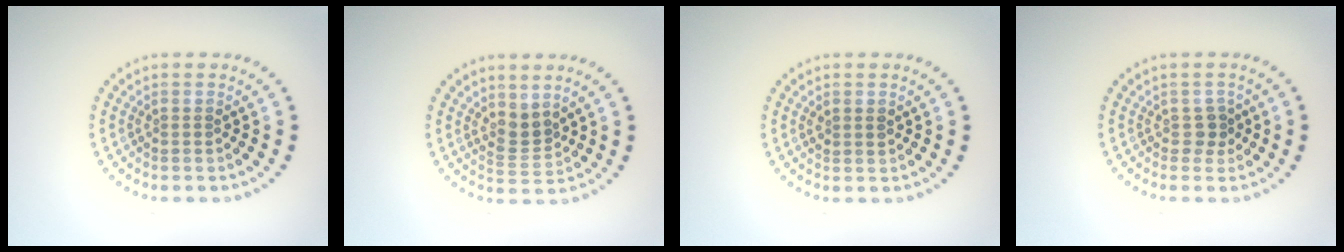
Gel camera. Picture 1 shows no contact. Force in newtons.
{"total": 2.3, "press": 1.7, "slide": 1.6}
{"total": 1.0, "press": 0.9, "slide": 0.3}
{"total": 1.3, "press": 1.1, "slide": 0.7}